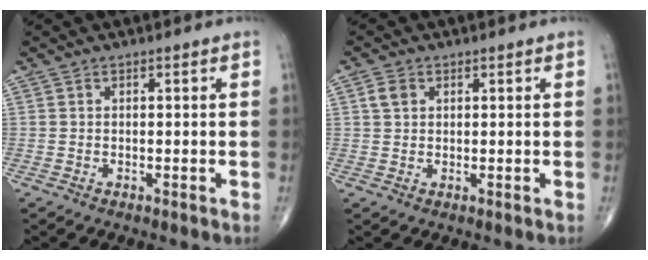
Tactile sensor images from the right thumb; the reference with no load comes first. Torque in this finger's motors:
{"motor_torque": [-0.20, 0.02, 0.17, 0.09, 0.00]}